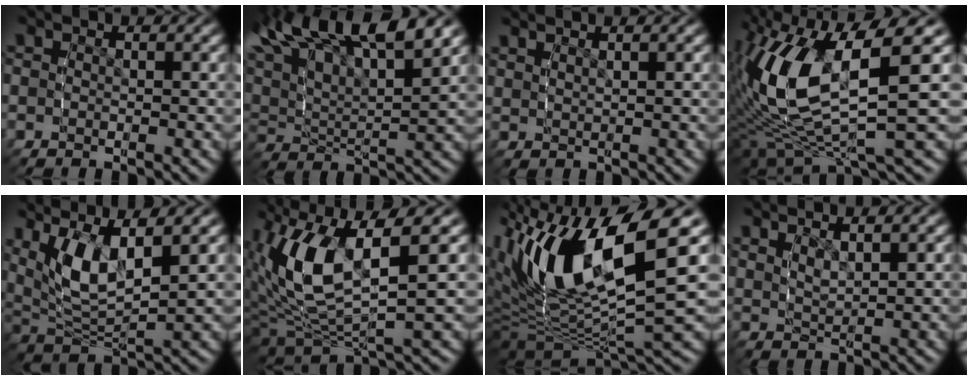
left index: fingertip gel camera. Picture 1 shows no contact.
{"total": 10.8, "force": [5.4, 6.0, 7.2], "torque": [-0.150, 0.007, 0.078]}
{"total": 2.2, "force": [1.7, 0.8, 1.2], "torque": [-0.020, 0.005, 0.030]}
{"total": 13.1, "force": [-0.6, 7.9, 10.5], "torque": [-0.238, -0.039, 0.010]}
{"total": 8.8, "force": [2.6, 5.7, 6.2], "torque": [-0.152, -0.005, 0.044]}
{"total": 9.8, "force": [0.9, 5.7, 7.9], "torque": [-0.189, -0.022, 0.026]}
{"total": 14.2, "force": [0.4, 8.3, 11.6], "torque": [-0.239, -0.020, 0.013]}
{"total": 4.0, "force": [2.3, 2.0, 2.6], "torque": [-0.051, 0.001, 0.038]}